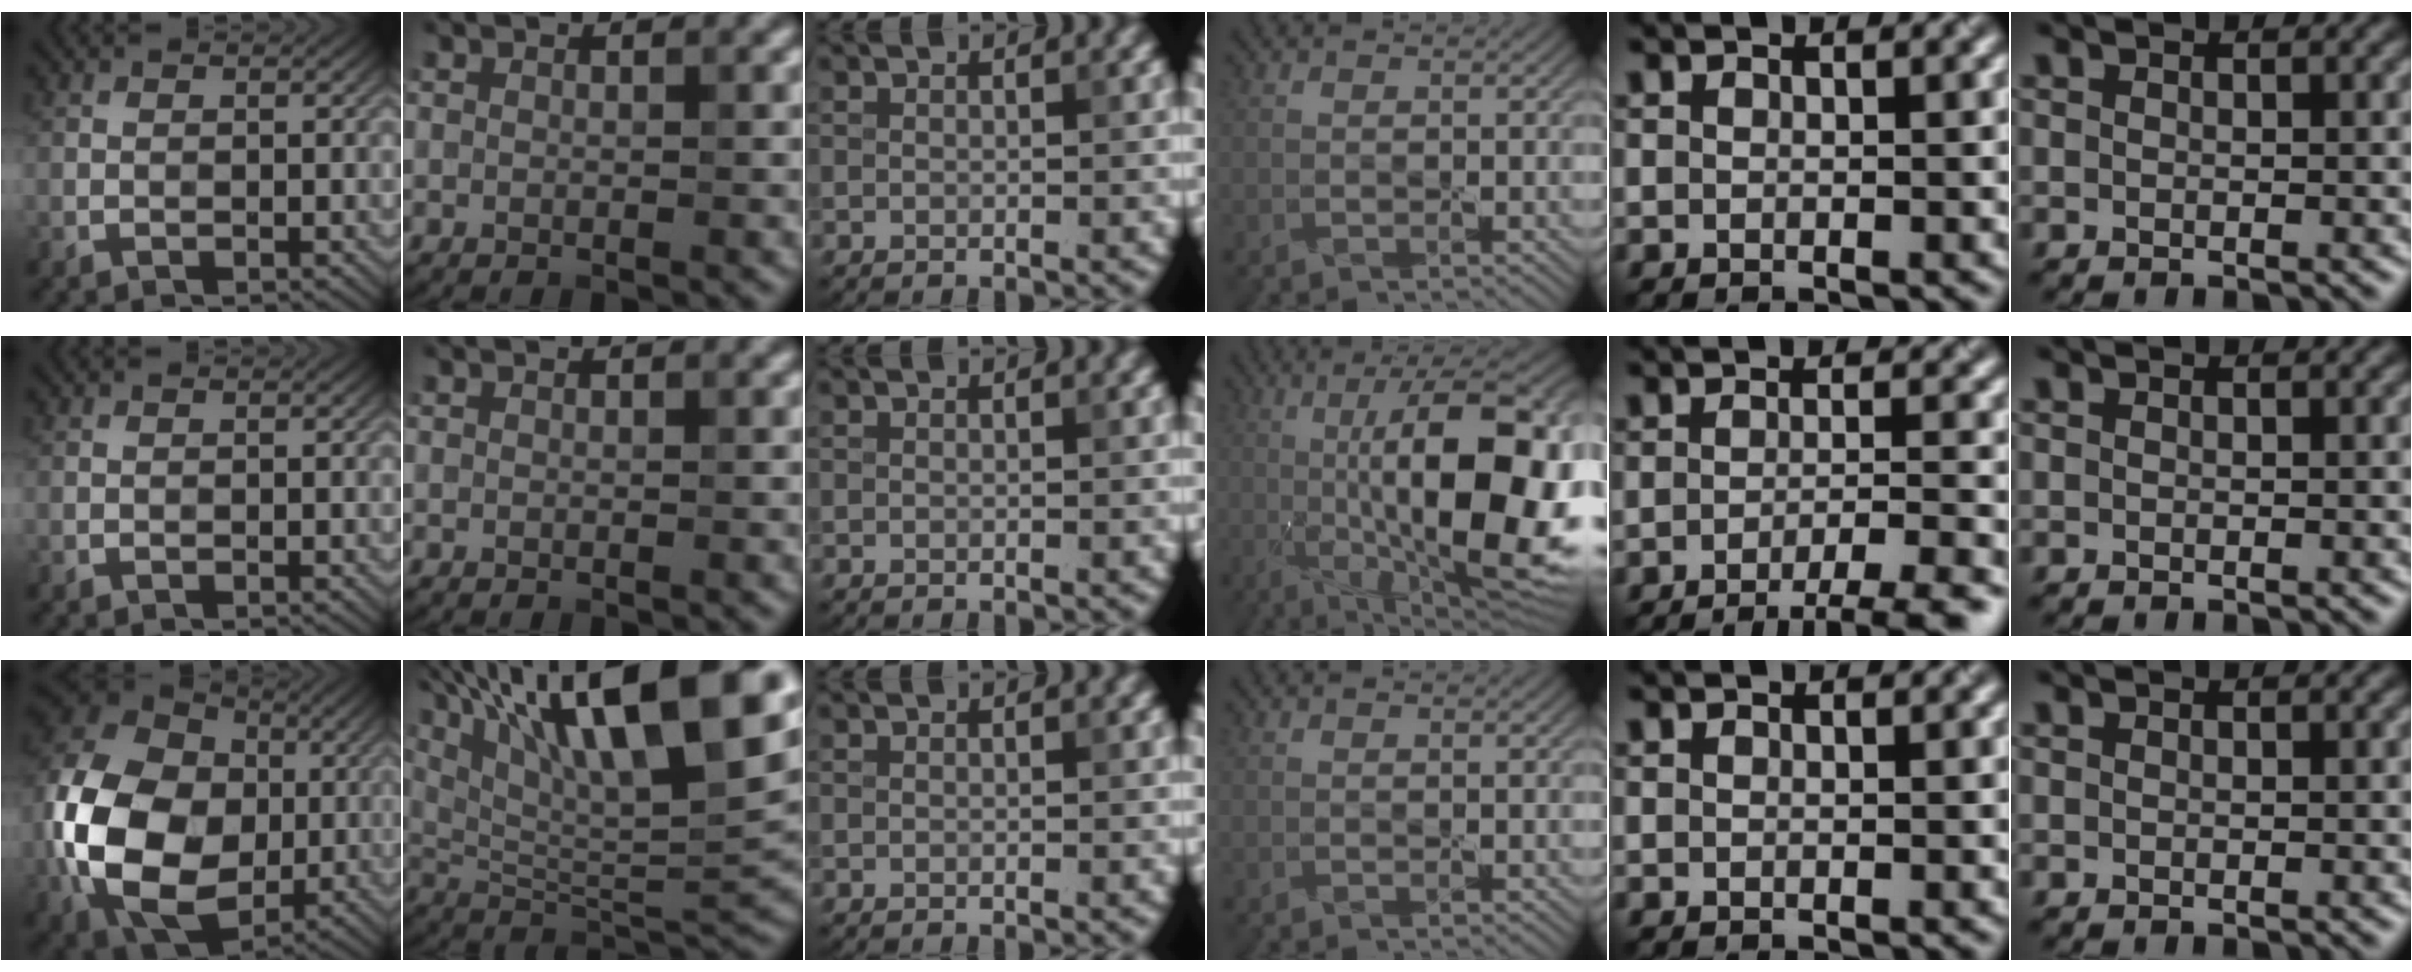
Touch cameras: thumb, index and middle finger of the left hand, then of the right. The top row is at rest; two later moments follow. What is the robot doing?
{"motion": "peel", "object": "plastic wrap"}